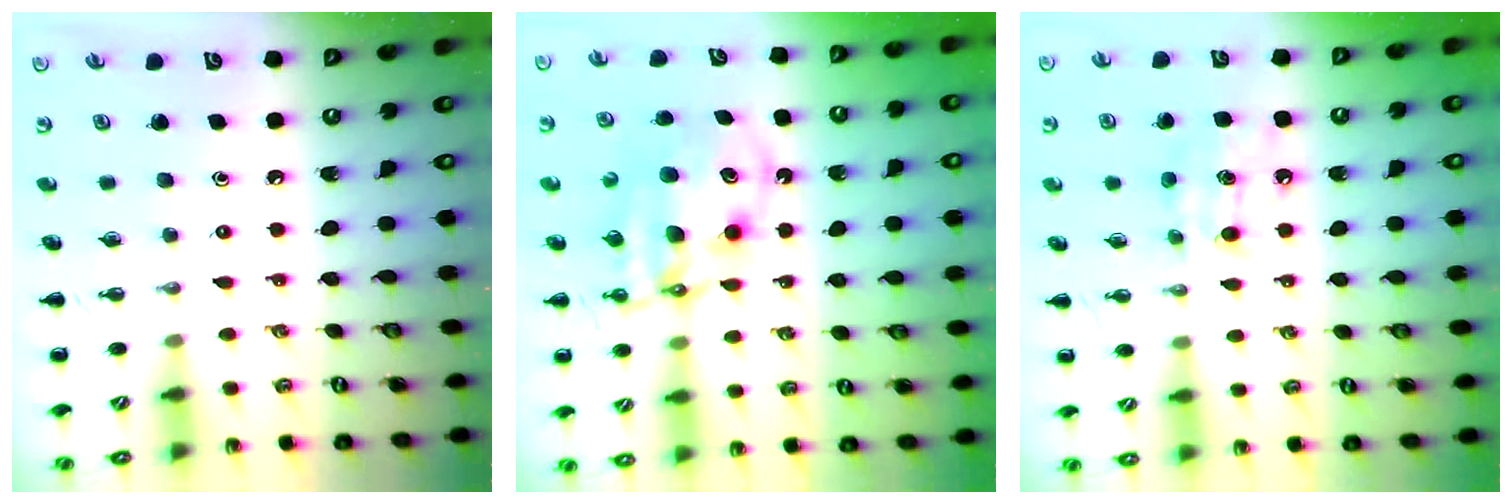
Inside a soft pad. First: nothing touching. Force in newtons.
{"total": 10.5, "press": 10.2, "slide": 2.6}
{"total": 7.1, "press": 7.0, "slide": 1.0}